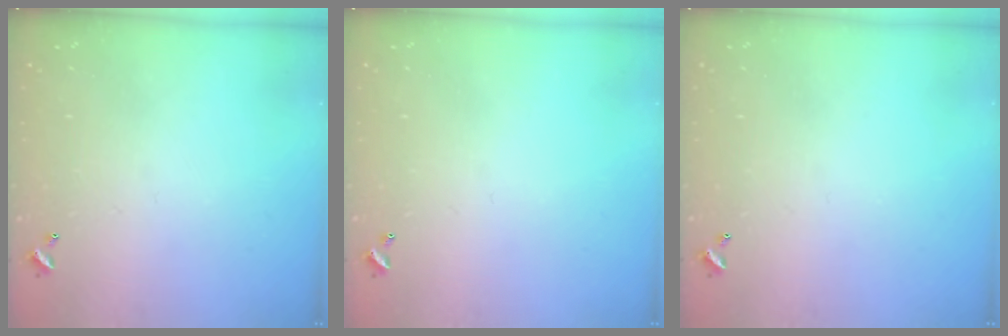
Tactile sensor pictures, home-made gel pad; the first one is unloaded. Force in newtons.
{"total": 0.0}
{"total": 0.0}